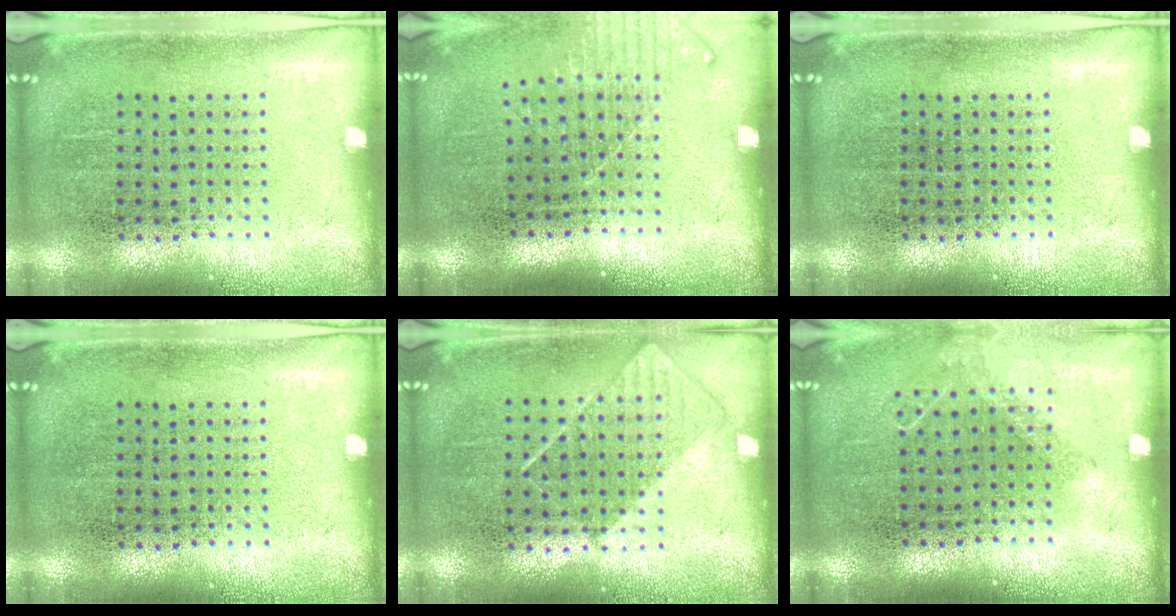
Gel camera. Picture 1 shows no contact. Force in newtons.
{"total": 1.3, "press": 1.1, "slide": 0.8}
{"total": 0.0}
{"total": 0.0}
{"total": 0.8, "press": 0.7, "slide": 0.5}
{"total": 0.8, "press": 0.8, "slide": 0.1}